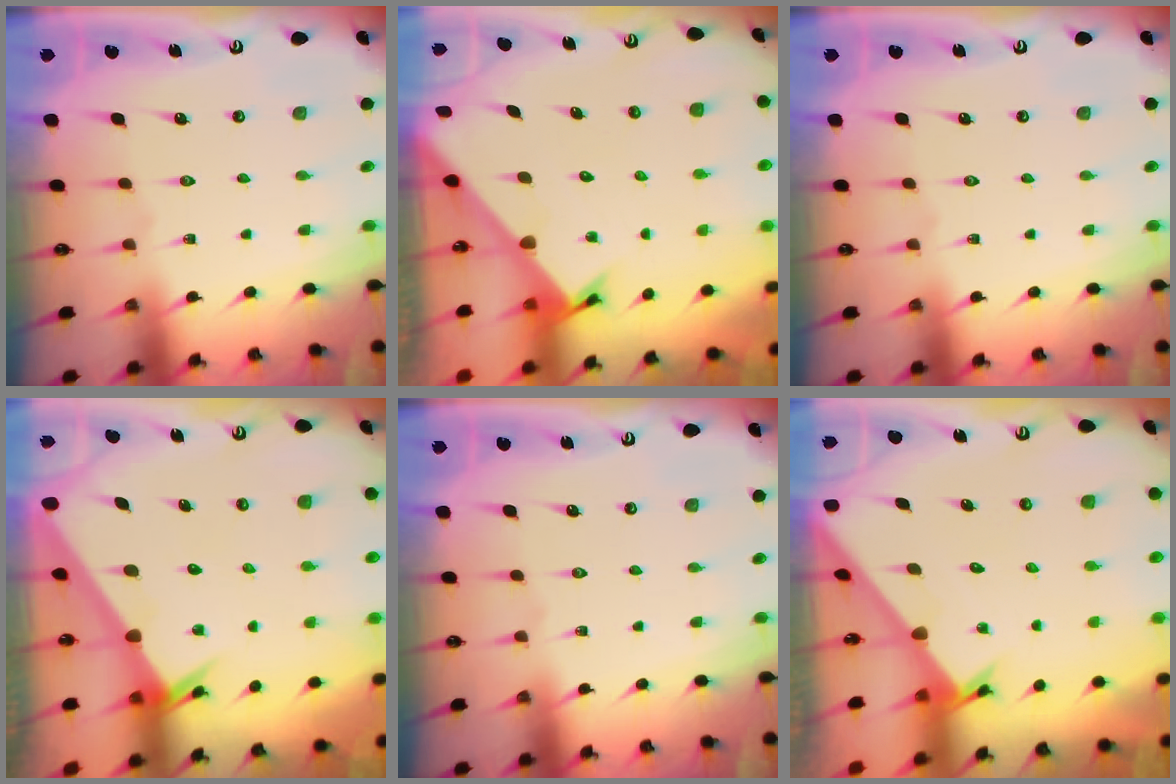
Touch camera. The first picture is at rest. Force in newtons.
{"total": 2.3, "press": 2.3, "slide": 0.2}
{"total": 0.0}
{"total": 2.5, "press": 2.5, "slide": 0.1}
{"total": 0.0}
{"total": 1.5, "press": 1.5, "slide": 0.1}